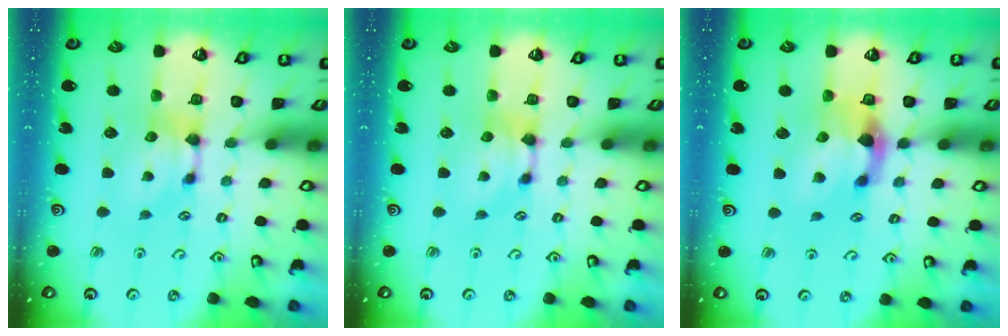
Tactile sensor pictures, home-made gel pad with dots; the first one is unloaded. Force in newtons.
{"total": 0.0}
{"total": 4.5, "press": 4.0, "slide": 2.1}